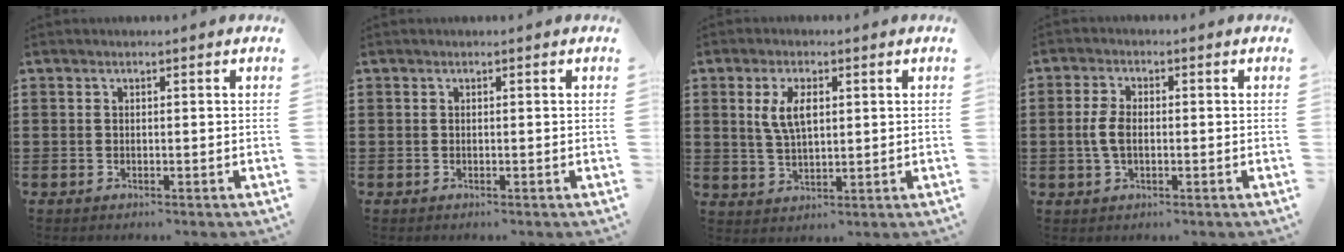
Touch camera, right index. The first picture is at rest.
{"total": 0.0}
{"total": 5.1, "force": [1.5, 2.1, 4.5], "torque": [-0.094, 0.008, 0.024]}
{"total": 3.9, "force": [-0.2, 2.0, 3.3], "torque": [-0.087, -0.002, -0.011]}